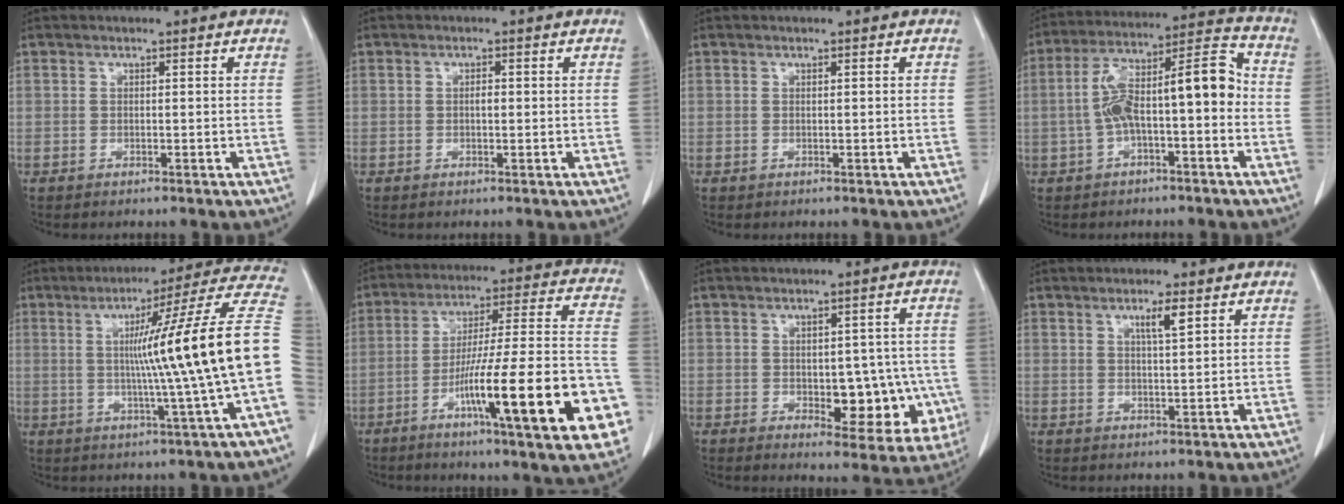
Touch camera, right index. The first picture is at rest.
{"total": 1.1, "force": [0.0, 0.5, 0.9], "torque": [-0.017, 0.002, 0.000]}
{"total": 0.0}
{"total": 13.1, "force": [-1.4, 3.5, 12.6], "torque": [-0.219, 0.052, -0.021]}
{"total": 19.4, "force": [-0.1, -2.4, 19.3], "torque": [-0.231, 0.021, -0.015]}
{"total": 24.6, "force": [-9.2, 1.8, 22.8], "torque": [-0.278, -0.001, -0.137]}
{"total": 10.6, "force": [-2.2, 5.4, 8.9], "torque": [-0.089, 0.012, -0.015]}
{"total": 3.1, "force": [1.6, 0.1, 2.7], "torque": [-0.047, -0.003, 0.028]}